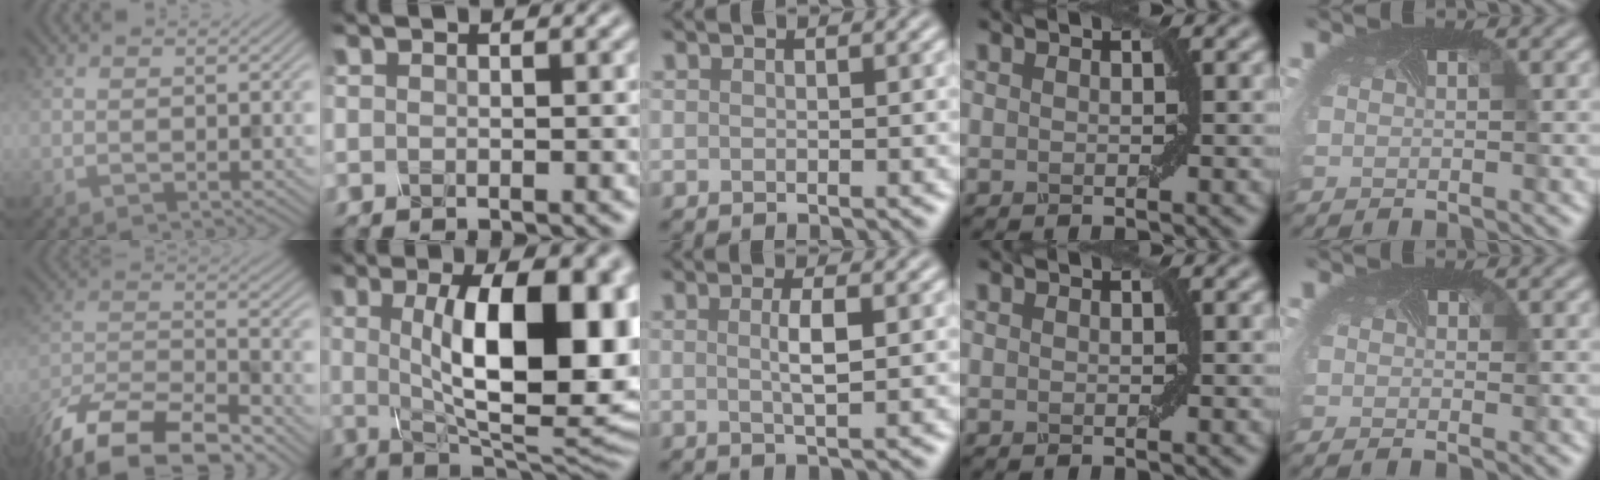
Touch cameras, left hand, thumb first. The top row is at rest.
{"thumb": {"total": 13.4, "force": [-10.2, 4.6, 7.3], "torque": [-0.148, -0.015, -0.195]}, "index": {"total": 14.6, "force": [1.6, 5.4, 13.5], "torque": [-0.164, 0.007, 0.025]}, "middle": {"total": 2.1, "force": [0.3, 0.4, 2.1], "torque": [-0.037, 0.004, 0.003]}, "little": {"total": 0.6, "force": [-0.2, 0.1, 0.5], "torque": [-0.018, -0.007, -0.006]}}